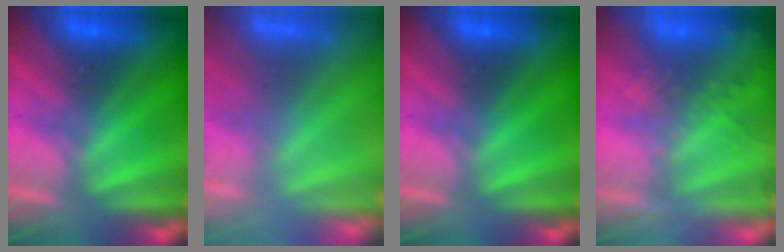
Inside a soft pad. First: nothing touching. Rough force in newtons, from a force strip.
{"total": 7.1}
{"total": 0.0}
{"total": 6.8}